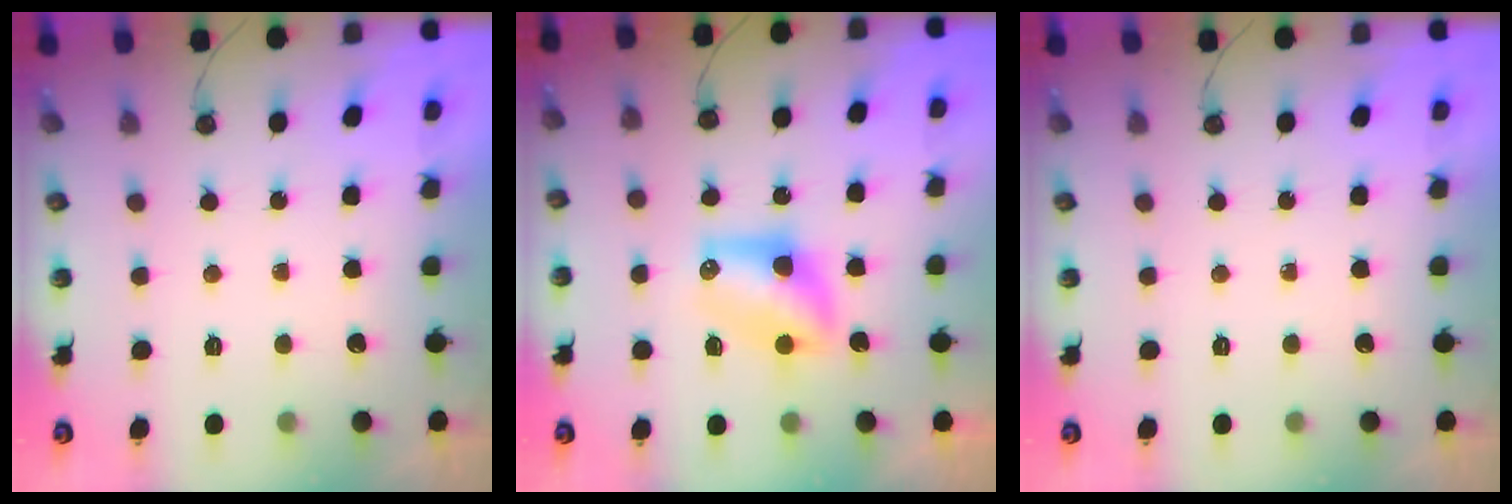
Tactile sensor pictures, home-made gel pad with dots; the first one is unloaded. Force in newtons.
{"total": 7.1, "press": 7.1, "slide": 0.6}
{"total": 0.0}